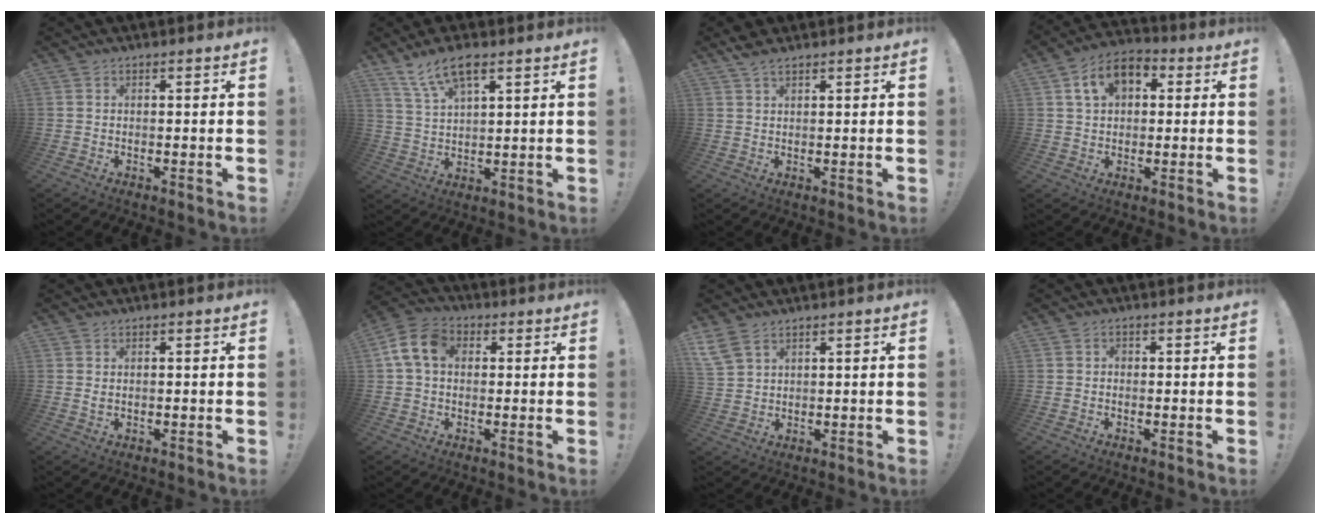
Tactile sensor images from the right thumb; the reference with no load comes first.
{"total": 9.8, "force": [6.3, 3.6, 6.6], "torque": [-0.123, -0.019, 0.118]}
{"total": 3.4, "force": [2.6, 1.1, 1.9], "torque": [-0.025, -0.013, 0.047]}
{"total": 10.5, "force": [3.8, 7.1, 6.8], "torque": [-0.112, 0.007, 0.075]}
{"total": 0.9, "force": [0.3, 0.4, 0.7], "torque": [-0.008, -0.002, 0.004]}
{"total": 10.2, "force": [2.1, 7.1, 7.0], "torque": [-0.139, 0.016, 0.045]}
{"total": 5.7, "force": [4.0, 3.1, 2.6], "torque": [-0.055, -0.012, 0.083]}
{"total": 1.1, "force": [-0.6, 0.8, 0.5], "torque": [-0.016, 0.007, -0.010]}